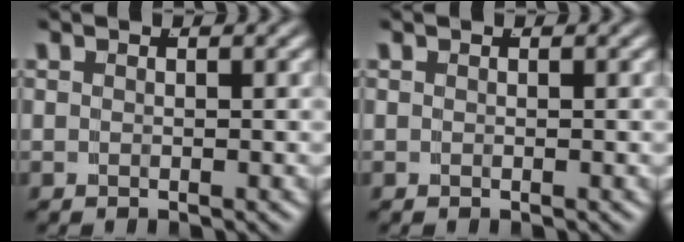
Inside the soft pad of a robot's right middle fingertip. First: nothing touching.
{"total": 0.0}